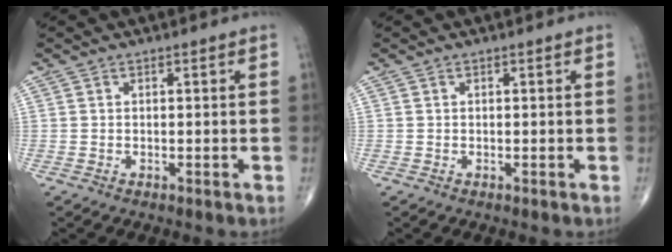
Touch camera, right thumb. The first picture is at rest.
{"total": 0.0}